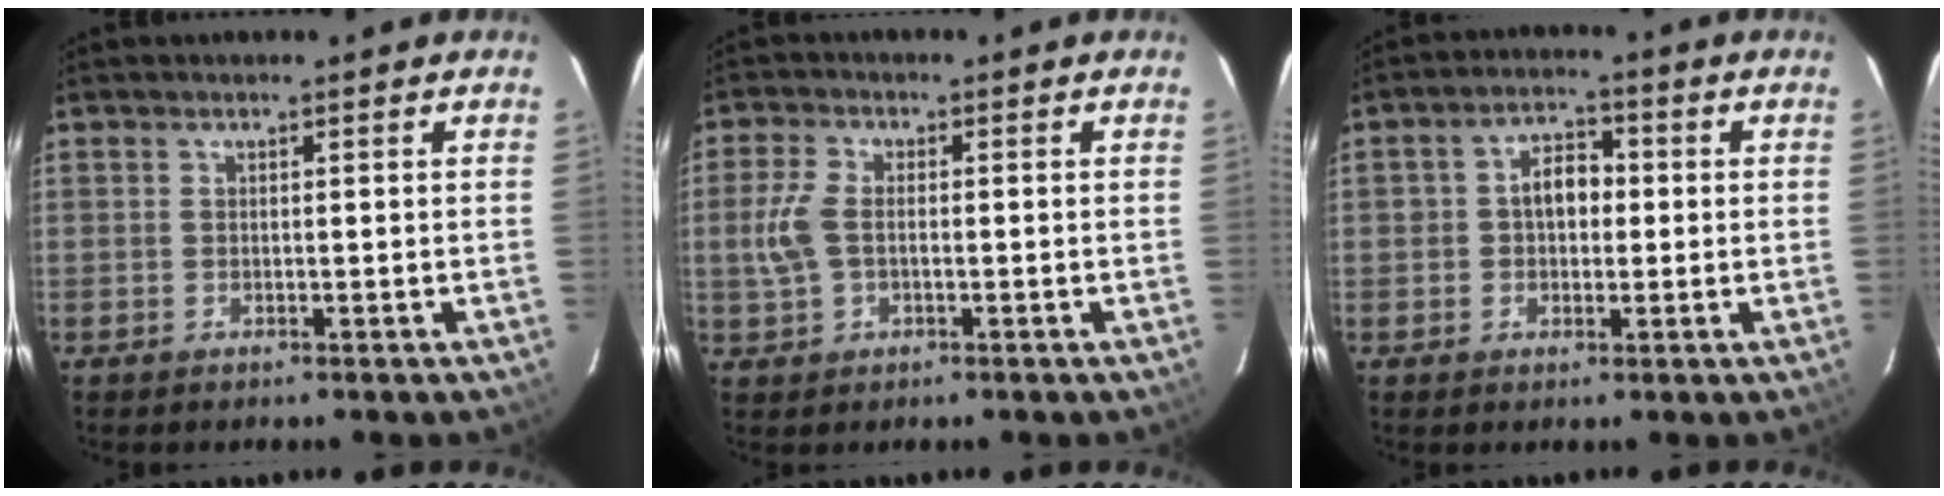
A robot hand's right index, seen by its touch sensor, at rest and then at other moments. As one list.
[{"total": 5.7, "force": [-0.4, 3.4, 4.5], "torque": [-0.106, 0.005, -0.004]}, {"total": 5.7, "force": [0.1, 4.1, 3.9], "torque": [-0.064, 0.021, 0.005]}]